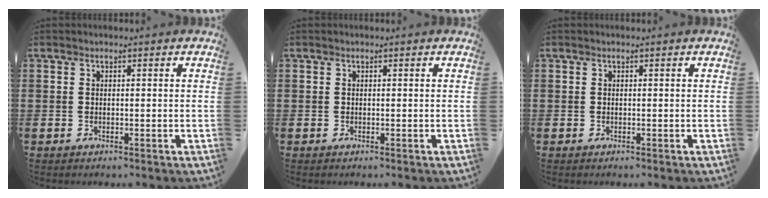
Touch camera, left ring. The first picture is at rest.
{"total": 0.0}
{"total": 0.0}